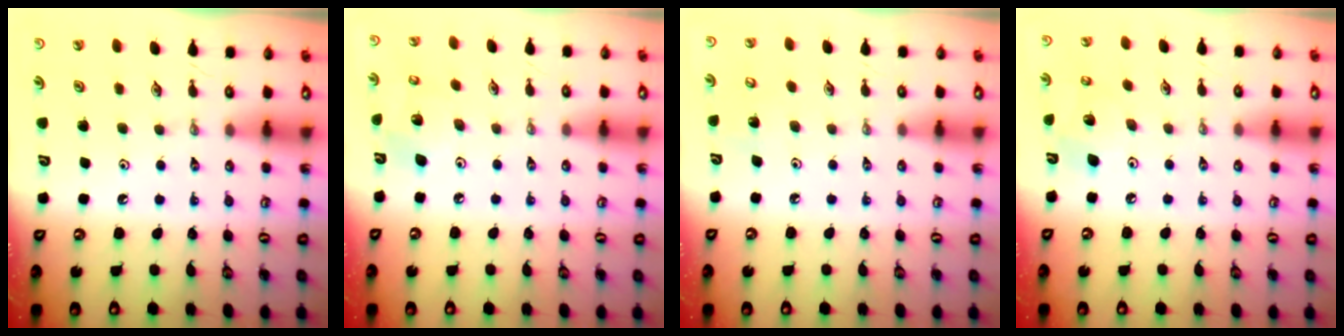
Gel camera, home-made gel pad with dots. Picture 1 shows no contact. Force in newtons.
{"total": 6.5, "press": 6.1, "slide": 2.4}
{"total": 4.4, "press": 4.3, "slide": 0.4}
{"total": 8.6, "press": 8.4, "slide": 1.5}